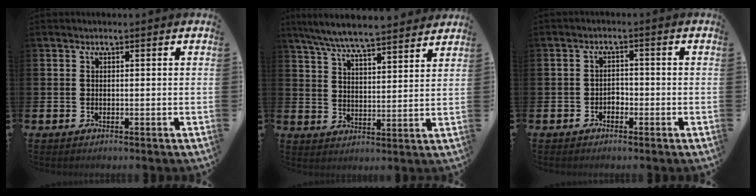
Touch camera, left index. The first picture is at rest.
{"total": 7.5, "force": [7.1, 0.3, 2.2], "torque": [-0.072, -0.039, 0.128]}
{"total": 1.6, "force": [-1.2, 1.1, 0.2], "torque": [-0.009, 0.004, -0.027]}